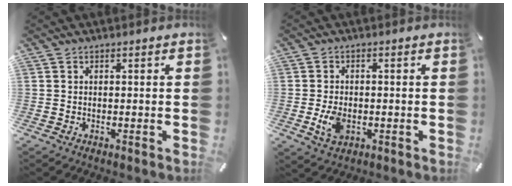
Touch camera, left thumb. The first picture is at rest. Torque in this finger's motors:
{"motor_torque": [0.22, 1.06, 0.60, 0.28, 0.03]}